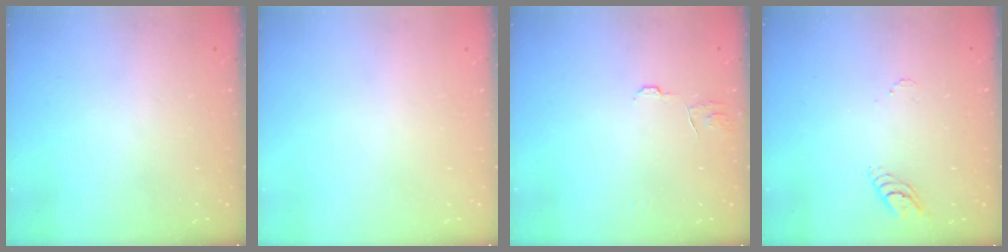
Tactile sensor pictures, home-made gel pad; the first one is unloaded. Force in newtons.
{"total": 0.0}
{"total": 7.0, "press": 6.9, "slide": 0.5}
{"total": 3.6, "press": 3.6, "slide": 0.5}